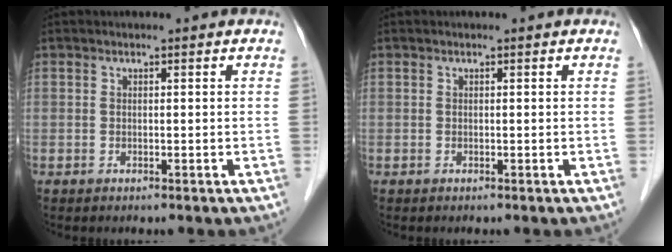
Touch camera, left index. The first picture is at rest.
{"total": 0.0}